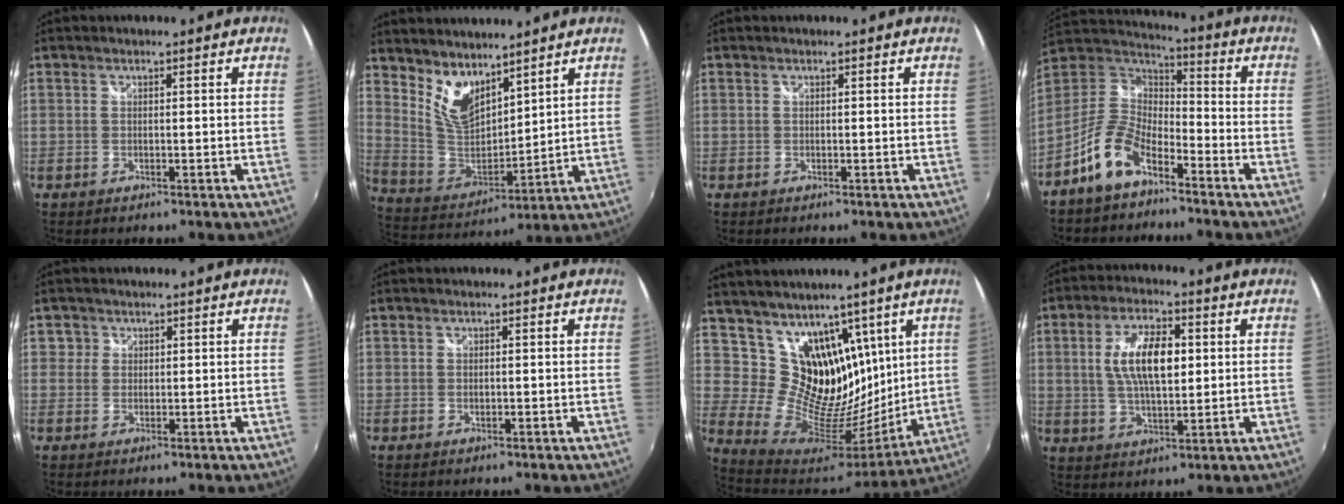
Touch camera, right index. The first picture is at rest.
{"total": 10.6, "force": [7.6, 5.0, 5.5], "torque": [-0.102, -0.006, 0.157]}
{"total": 0.0}
{"total": 11.6, "force": [-7.2, 5.8, 7.1], "torque": [-0.156, 0.013, -0.142]}
{"total": 2.1, "force": [0.3, 2.0, 0.3], "torque": [0.000, 0.006, 0.001]}
{"total": 0.9, "force": [-0.1, 0.5, 0.7], "torque": [-0.015, 0.000, -0.002]}
{"total": 17.6, "force": [10.0, 12.4, 7.5], "torque": [-0.130, -0.020, 0.196]}
{"total": 10.7, "force": [1.7, 4.7, 9.4], "torque": [-0.178, 0.009, 0.032]}